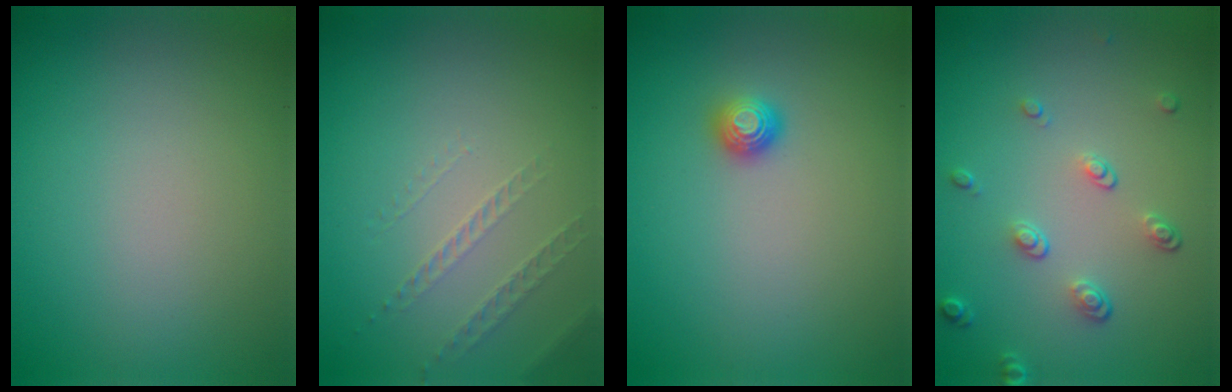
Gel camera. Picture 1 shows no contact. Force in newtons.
{"total": 1.1, "press": 0.6, "slide": 0.9}
{"total": 1.1, "press": 1.1, "slide": 0.4}
{"total": 2.2, "press": 1.4, "slide": 1.7}